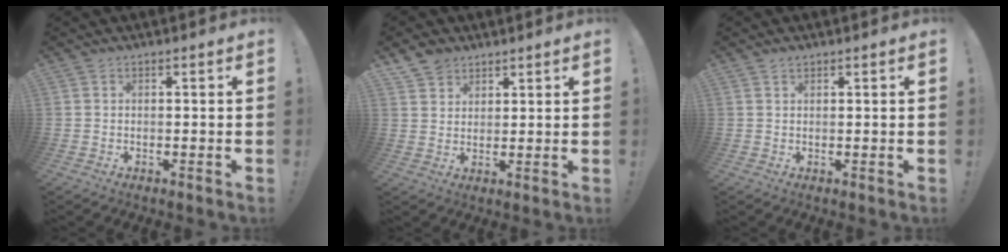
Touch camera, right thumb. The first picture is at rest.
{"total": 5.2, "force": [4.0, 3.2, 0.7], "torque": [-0.011, -0.024, 0.078]}
{"total": 1.0, "force": [0.9, 0.4, 0.3], "torque": [-0.002, -0.002, 0.016]}